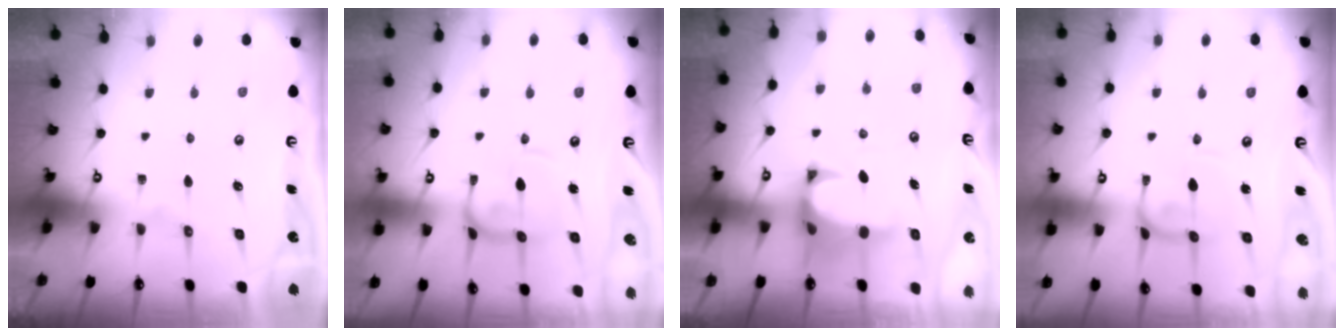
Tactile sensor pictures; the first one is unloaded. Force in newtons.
{"total": 4.7, "press": 4.7, "slide": 0.7}
{"total": 2.6, "press": 2.4, "slide": 1.1}
{"total": 0.6, "press": 0.5, "slide": 0.4}